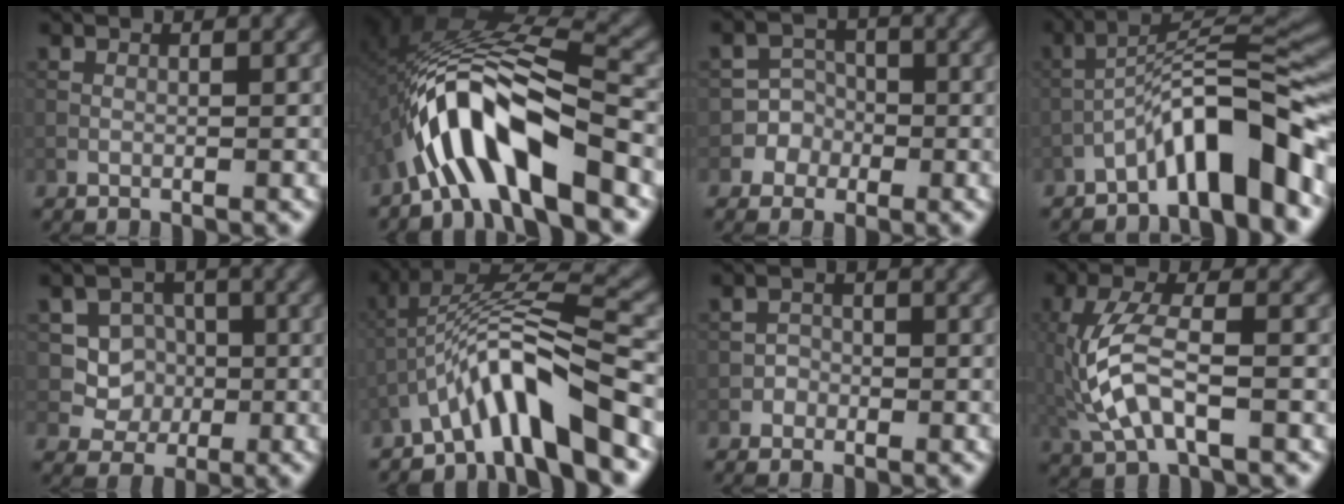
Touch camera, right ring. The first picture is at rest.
{"total": 10.2, "force": [-5.2, 2.7, 8.4], "torque": [-0.153, 0.019, -0.091]}
{"total": 3.4, "force": [-1.4, 3.1, -0.3], "torque": [0.039, 0.010, -0.037]}
{"total": 9.0, "force": [-5.5, 1.5, 6.9], "torque": [-0.109, 0.025, -0.091]}
{"total": 4.8, "force": [0.2, 4.6, 1.3], "torque": [-0.014, 0.011, 0.002]}
{"total": 8.0, "force": [-4.9, 1.4, 6.2], "torque": [-0.109, 0.020, -0.086]}
{"total": 0.8, "force": [-0.3, 0.7, -0.3], "torque": [0.012, 0.003, -0.004]}
{"total": 6.2, "force": [-1.7, 2.5, 5.4], "torque": [-0.126, 0.006, -0.031]}